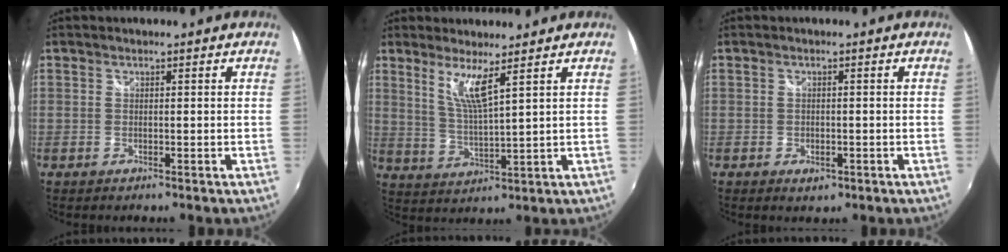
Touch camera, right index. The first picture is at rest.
{"total": 5.9, "force": [3.8, -0.2, 4.6], "torque": [-0.091, -0.011, 0.074]}
{"total": 2.5, "force": [-1.1, 1.7, 1.5], "torque": [-0.026, -0.004, -0.014]}